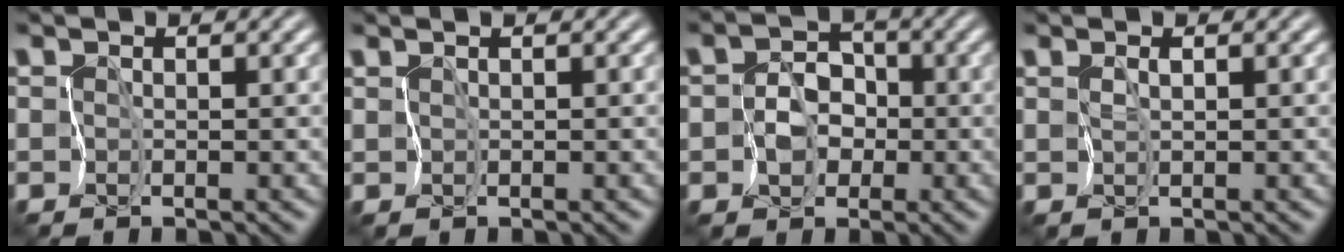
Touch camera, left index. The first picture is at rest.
{"total": 0.9, "force": [0.7, 0.0, 0.5], "torque": [-0.014, 0.002, 0.014]}
{"total": 3.0, "force": [-1.3, 2.5, 1.1], "torque": [-0.002, 0.001, -0.029]}
{"total": 0.6, "force": [0.5, -0.1, 0.3], "torque": [-0.009, -0.005, 0.013]}